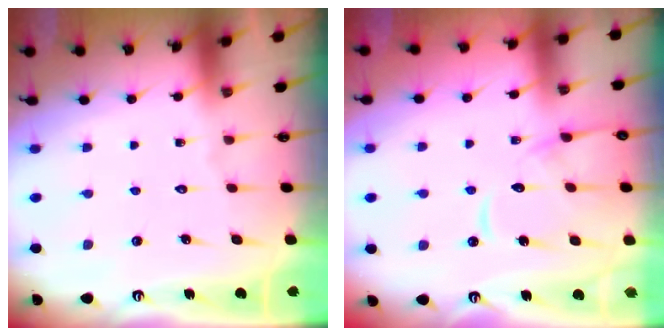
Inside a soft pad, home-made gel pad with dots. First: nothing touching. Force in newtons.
{"total": 12.7, "press": 12.7, "slide": 1.2}